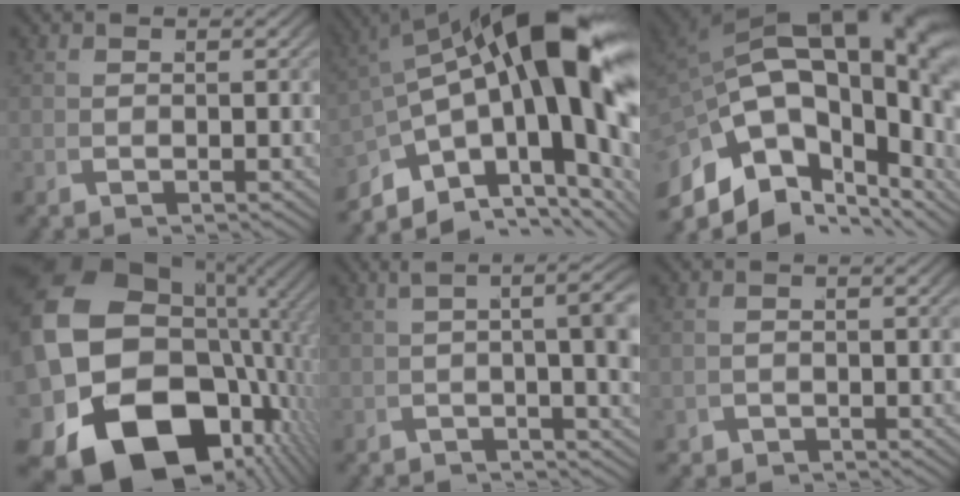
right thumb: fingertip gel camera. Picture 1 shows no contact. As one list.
[{"total": 18.3, "force": [-0.3, 9.7, 15.5], "torque": [-0.254, -0.036, 0.022]}, {"total": 21.0, "force": [0.8, 13.6, 15.9], "torque": [-0.275, -0.032, 0.023]}, {"total": 26.7, "force": [-3.1, 18.8, 18.8], "torque": [-0.374, -0.076, -0.023]}, {"total": 6.5, "force": [0.3, 2.3, 6.1], "torque": [-0.068, 0.017, -0.004]}, {"total": 1.2, "force": [-1.1, 0.5, -0.2], "torque": [0.009, -0.011, -0.015]}]